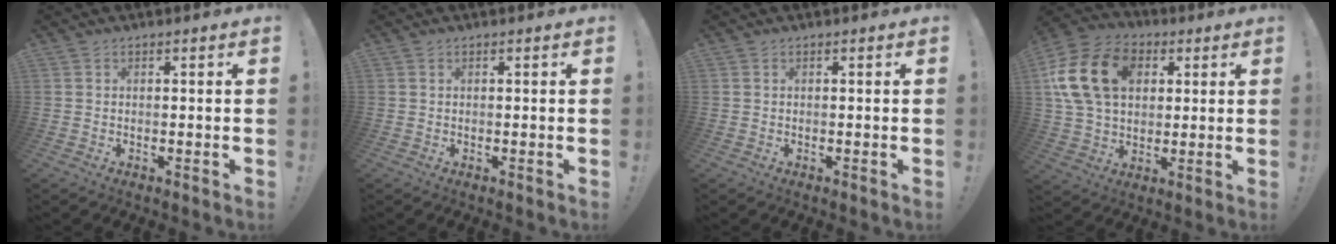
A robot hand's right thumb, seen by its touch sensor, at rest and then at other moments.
{"total": 0.0}
{"total": 0.0}
{"total": 19.8, "force": [5.4, 14.4, 12.5], "torque": [-0.225, -0.002, 0.102]}